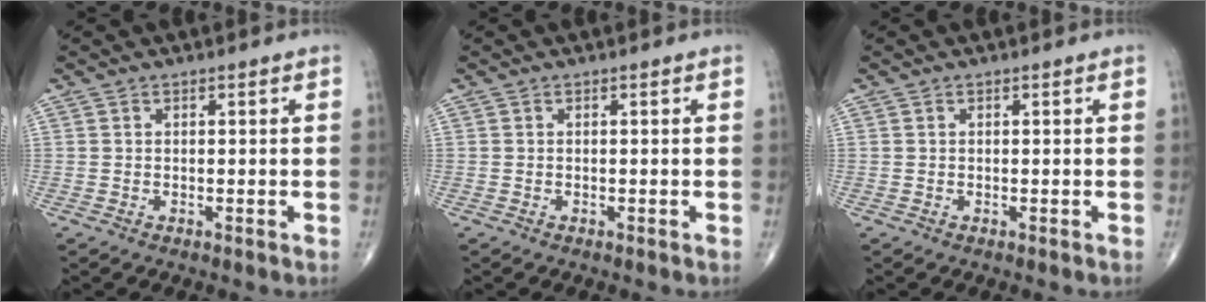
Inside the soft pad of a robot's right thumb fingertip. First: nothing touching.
{"total": 0.0}
{"total": 0.0}